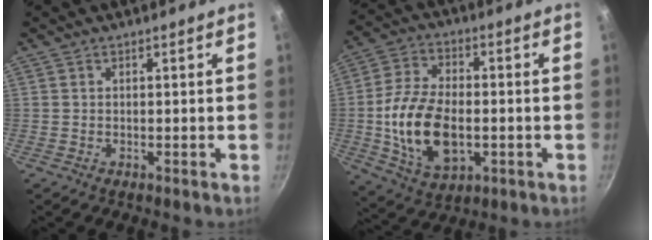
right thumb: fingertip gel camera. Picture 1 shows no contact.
{"total": 16.2, "force": [-2.3, 9.6, 12.8], "torque": [-0.231, 0.016, -0.035]}